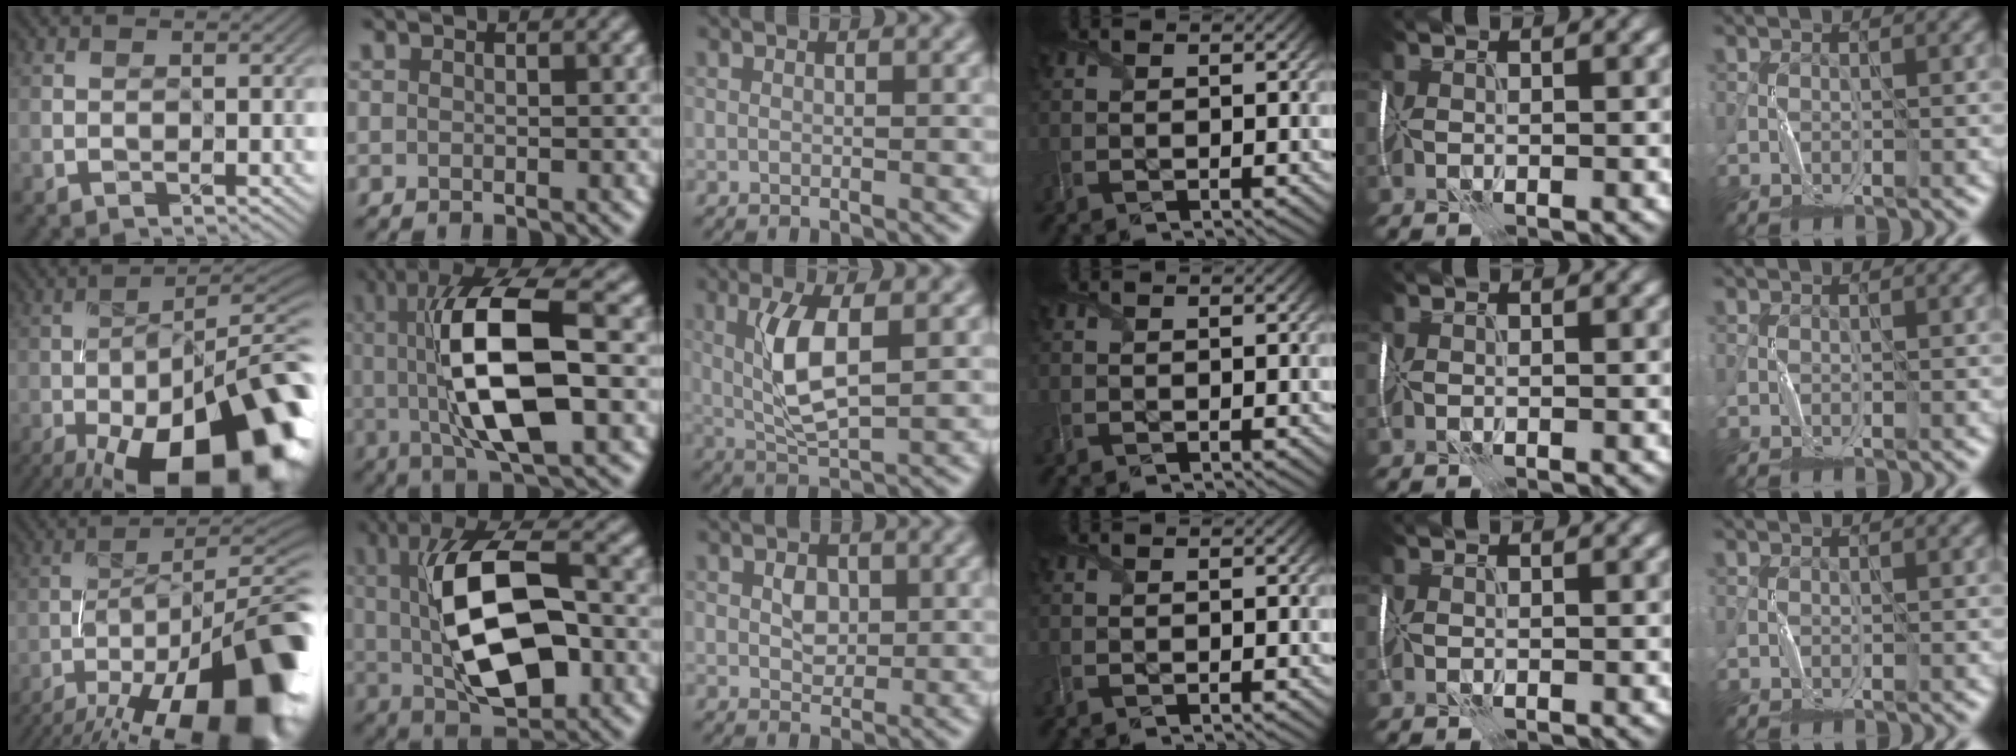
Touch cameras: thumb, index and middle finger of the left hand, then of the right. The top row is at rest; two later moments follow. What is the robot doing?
{"motion": "wrap", "object": "thread"}